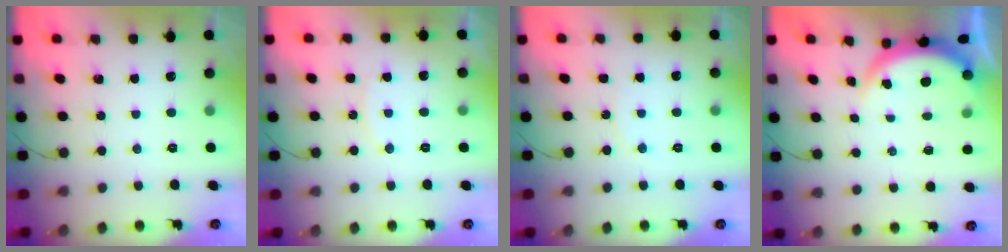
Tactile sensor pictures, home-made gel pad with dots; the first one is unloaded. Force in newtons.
{"total": 6.5, "press": 6.5, "slide": 0.5}
{"total": 4.5, "press": 4.5, "slide": 0.5}
{"total": 3.6, "press": 3.6, "slide": 0.6}